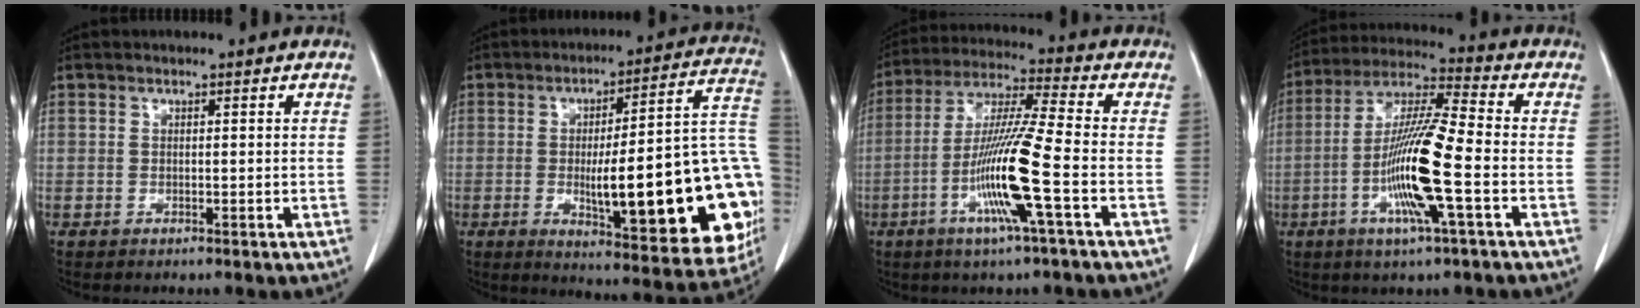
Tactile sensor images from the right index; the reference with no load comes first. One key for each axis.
{"total": 26.7, "fx": -4.8, "fy": 5.0, "fz": 25.8, "tx": -0.256, "ty": 0.017, "tz": -0.053}
{"total": 13.4, "fx": -4.3, "fy": -0.9, "fz": 12.6, "tx": -0.251, "ty": -0.011, "tz": -0.088}
{"total": 14.1, "fx": -3.8, "fy": 0.4, "fz": 13.6, "tx": -0.271, "ty": -0.007, "tz": -0.077}